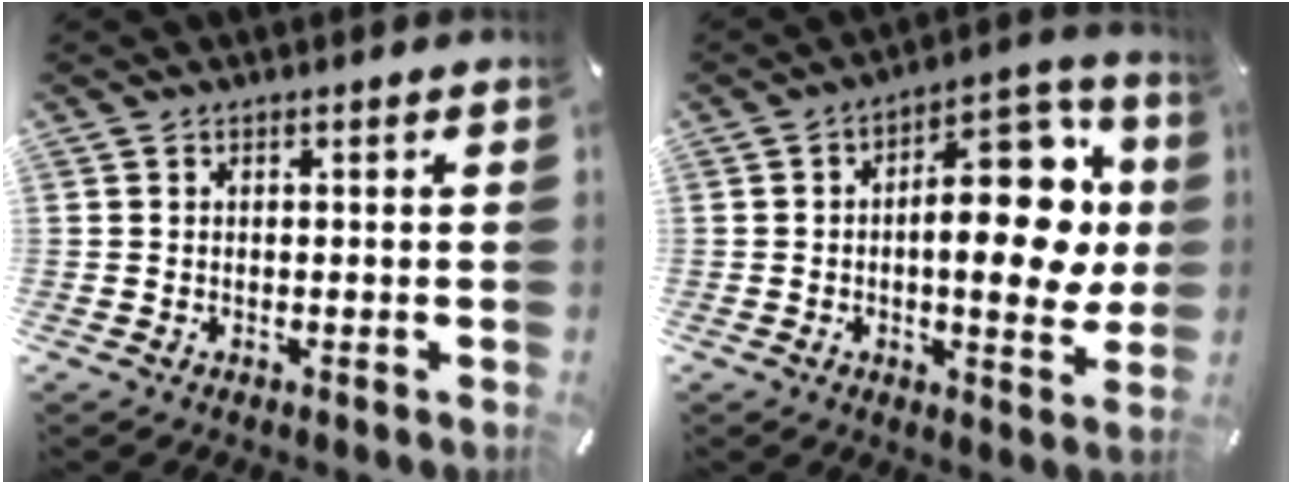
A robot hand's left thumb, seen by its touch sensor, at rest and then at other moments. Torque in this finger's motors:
{"motor_torque": [2.42, 2.59, 1.26, 0.06, 0.50]}